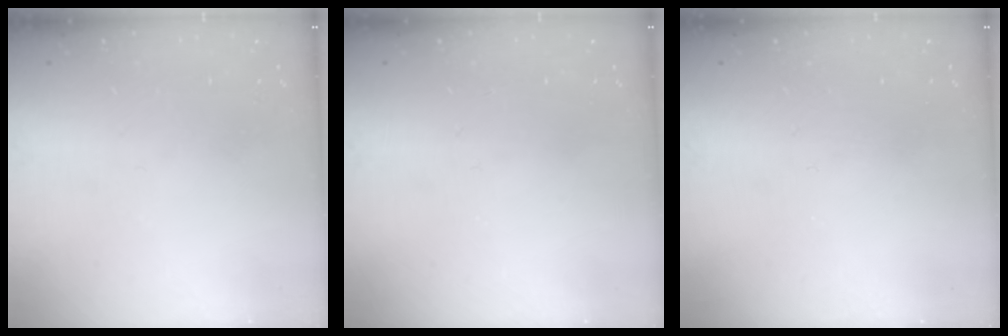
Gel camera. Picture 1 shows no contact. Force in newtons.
{"total": 0.0}
{"total": 0.0}